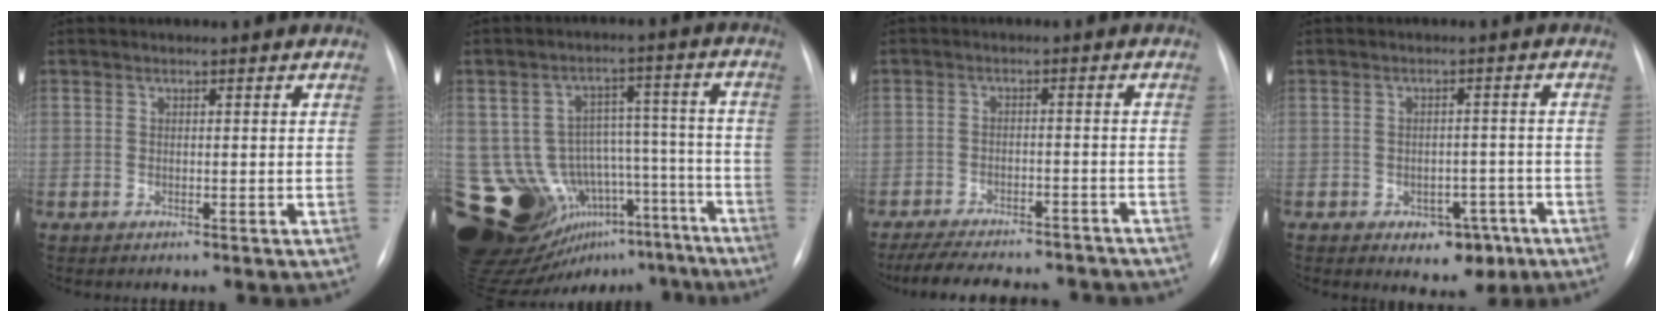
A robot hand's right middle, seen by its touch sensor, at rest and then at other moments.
{"total": 24.3, "force": [-14.5, 15.7, 11.7], "torque": [-0.205, 0.064, -0.183]}
{"total": 17.1, "force": [-15.1, 4.2, 6.7], "torque": [-0.138, -0.007, -0.198]}
{"total": 5.5, "force": [-3.0, 3.6, 3.0], "torque": [-0.026, 0.014, -0.031]}